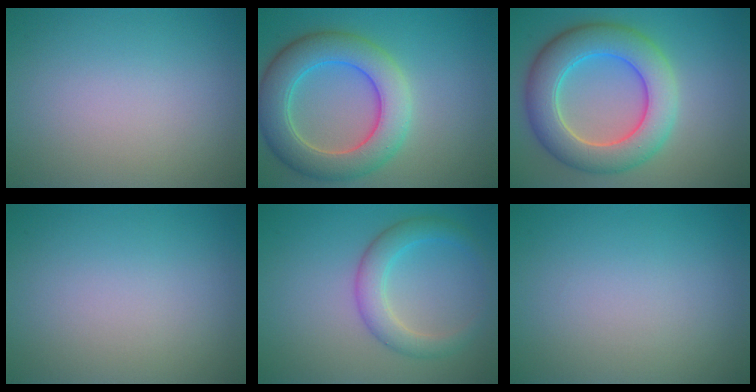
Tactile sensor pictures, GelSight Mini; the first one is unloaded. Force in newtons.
{"total": 7.3, "press": 7.3, "slide": 0.4}
{"total": 8.0, "press": 8.0, "slide": 0.4}
{"total": 0.0}
{"total": 3.4, "press": 3.4, "slide": 0.1}
{"total": 0.0}